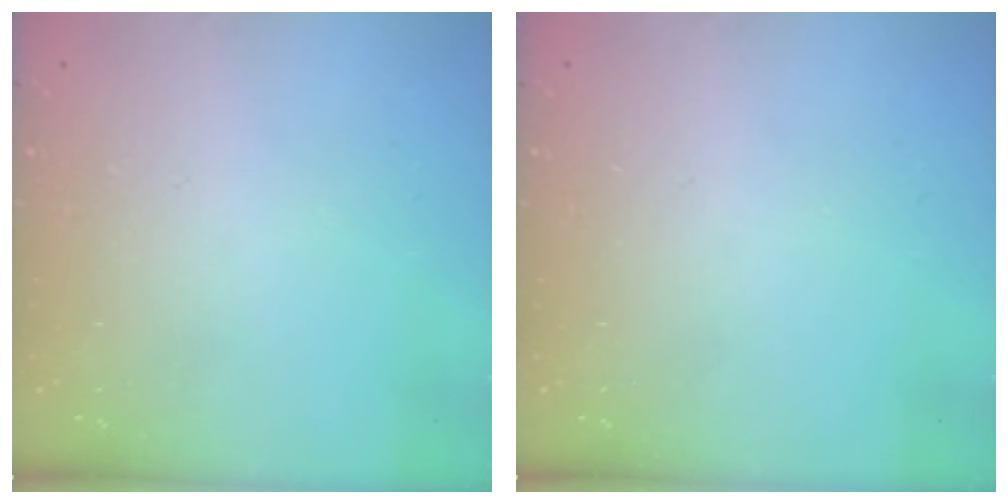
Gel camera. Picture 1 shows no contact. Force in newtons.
{"total": 0.0}